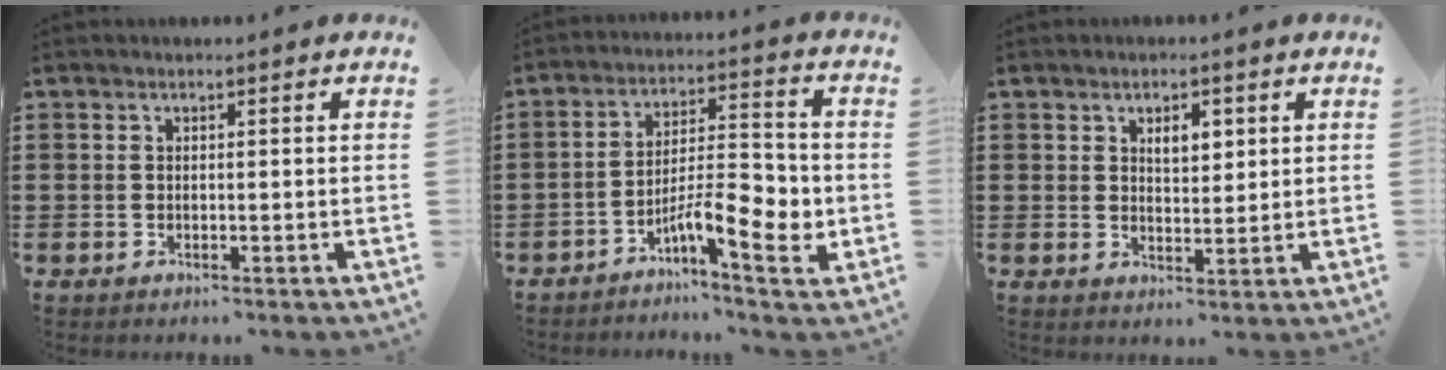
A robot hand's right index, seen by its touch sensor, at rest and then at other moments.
{"total": 9.3, "force": [-3.7, 2.5, 8.1], "torque": [-0.132, -0.002, -0.065]}
{"total": 3.5, "force": [1.5, 1.9, 2.6], "torque": [-0.040, 0.003, 0.021]}